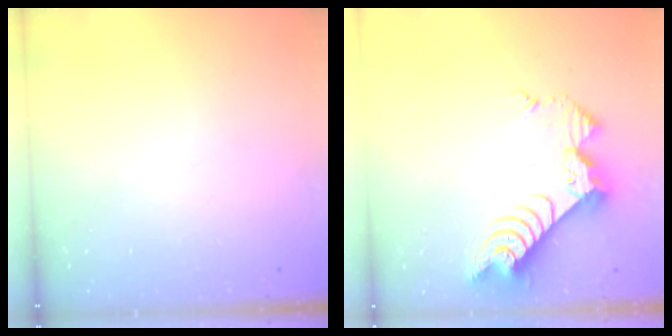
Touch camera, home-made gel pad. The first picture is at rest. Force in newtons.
{"total": 10.4, "press": 10.4, "slide": 1.1}